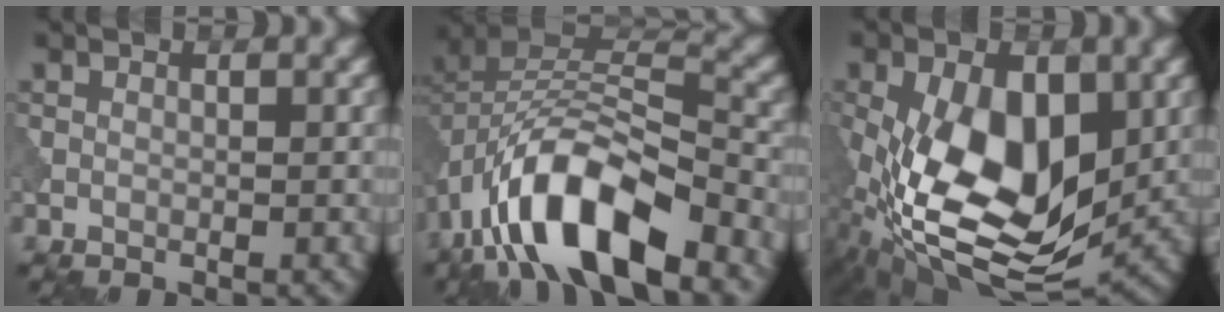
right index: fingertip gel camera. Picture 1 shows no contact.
{"total": 11.7, "force": [-6.5, 4.7, 8.5], "torque": [-0.150, 0.007, -0.129]}
{"total": 13.1, "force": [-1.7, 7.2, 10.8], "torque": [-0.202, -0.010, -0.033]}